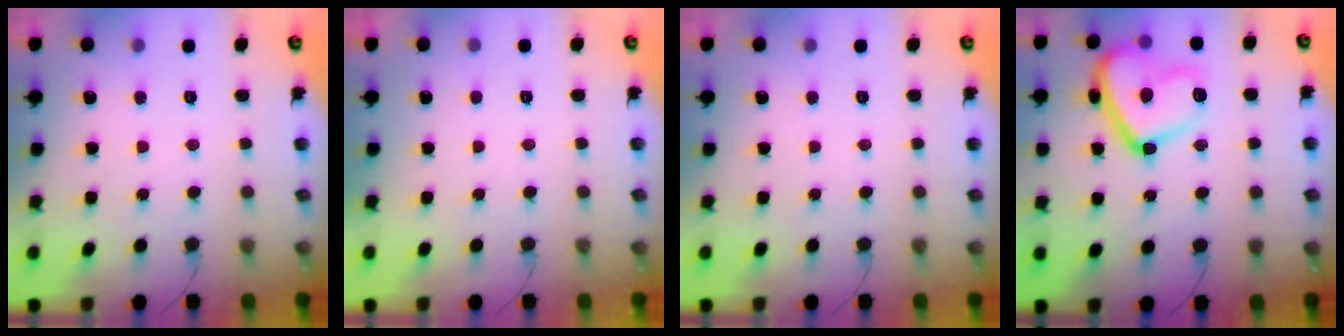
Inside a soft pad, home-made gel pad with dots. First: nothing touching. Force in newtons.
{"total": 2.3, "press": 2.2, "slide": 0.3}
{"total": 0.0}
{"total": 18.6, "press": 18.5, "slide": 1.4}